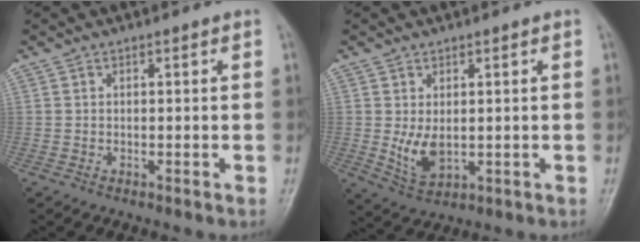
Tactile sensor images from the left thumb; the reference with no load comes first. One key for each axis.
{"total": 5.2, "fx": 0.1, "fy": 3.1, "fz": 4.2, "tx": -0.073, "ty": -0.010, "tz": 0.017}